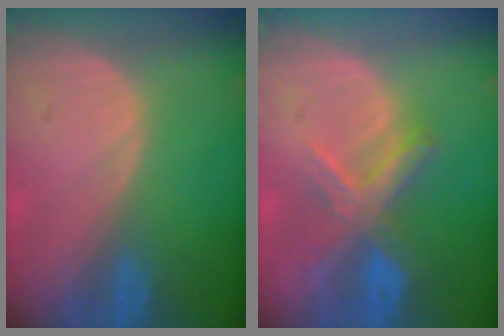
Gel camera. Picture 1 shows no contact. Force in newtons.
{"total": 7.1, "press": 6.2, "slide": 3.6}